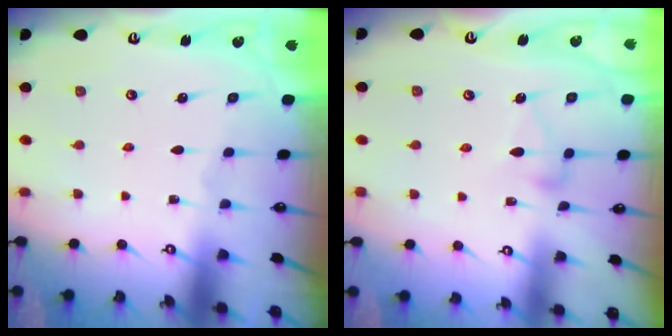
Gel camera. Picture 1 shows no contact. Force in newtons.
{"total": 7.6, "press": 7.6, "slide": 0.2}